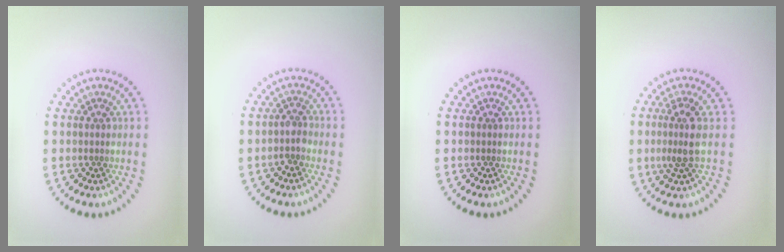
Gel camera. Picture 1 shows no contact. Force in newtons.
{"total": 1.5, "press": 1.2, "slide": 0.9}
{"total": 0.0}
{"total": 2.7, "press": 2.0, "slide": 1.8}